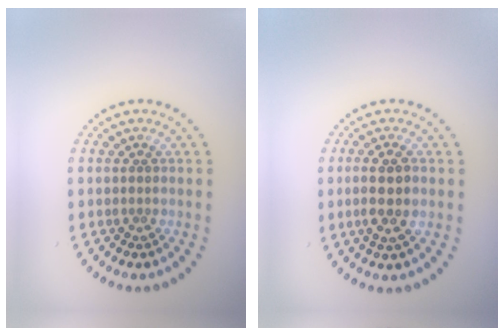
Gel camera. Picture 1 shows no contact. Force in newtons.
{"total": 3.0, "press": 2.9, "slide": 0.9}